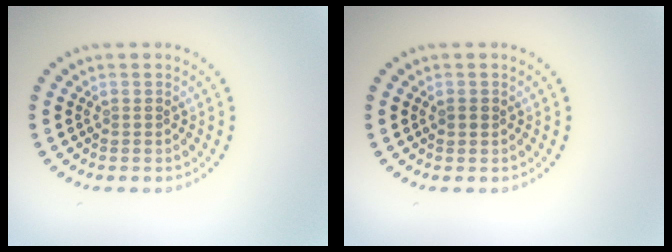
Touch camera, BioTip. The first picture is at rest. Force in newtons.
{"total": 0.9, "press": 0.8, "slide": 0.3}